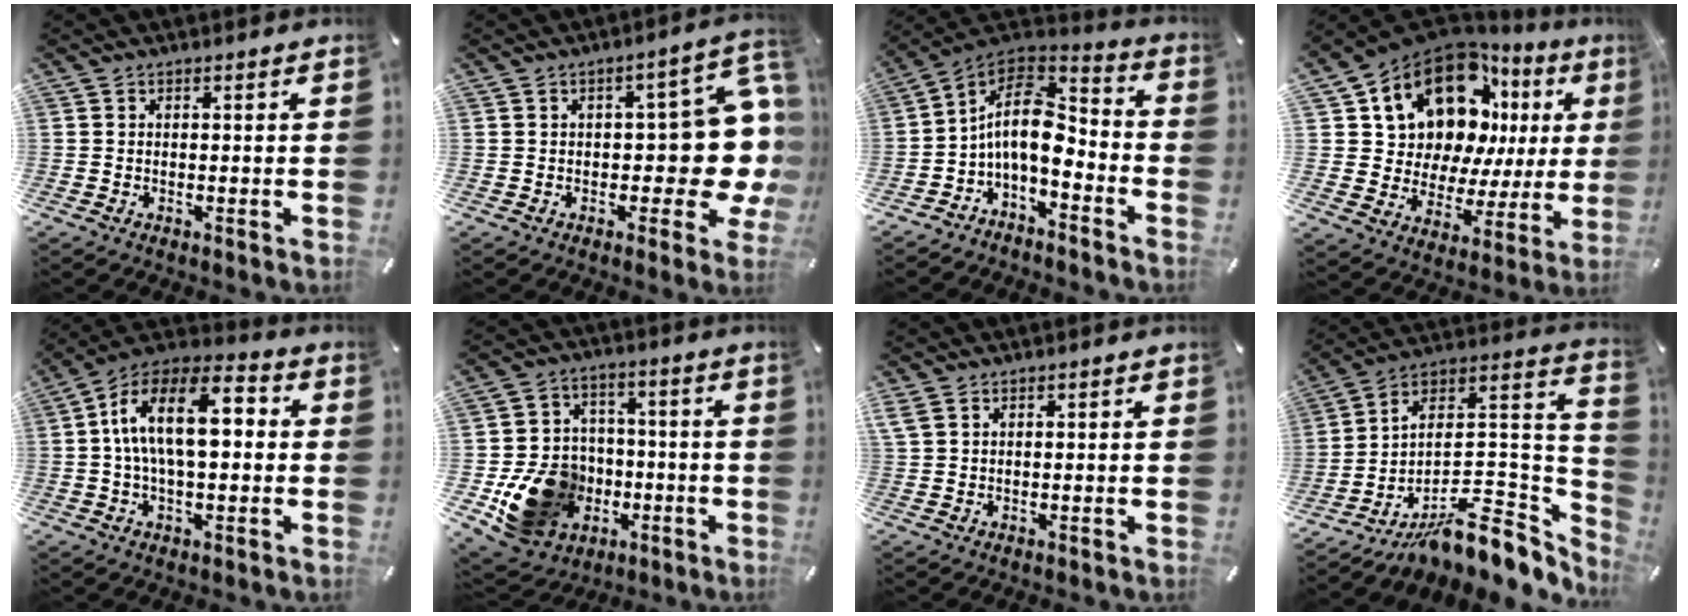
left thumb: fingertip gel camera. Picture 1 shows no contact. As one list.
[{"total": 15.6, "force": [-0.9, 8.0, 13.4], "torque": [-0.144, 0.000, -0.012]}, {"total": 12.4, "force": [-2.3, 7.8, 9.4], "torque": [-0.197, 0.007, -0.040]}, {"total": 17.8, "force": [10.5, 11.2, 8.9], "torque": [-0.144, -0.090, 0.190]}, {"total": 15.5, "force": [1.6, 8.3, 13.0], "torque": [-0.235, 0.001, 0.024]}, {"total": 17.3, "force": [-5.3, 14.3, 8.1], "torque": [-0.143, 0.033, -0.076]}, {"total": 1.9, "force": [1.1, 1.1, 1.1], "torque": [-0.023, 0.001, 0.021]}, {"total": 12.9, "force": [-6.5, 7.4, 8.3], "torque": [-0.090, -0.028, -0.104]}]